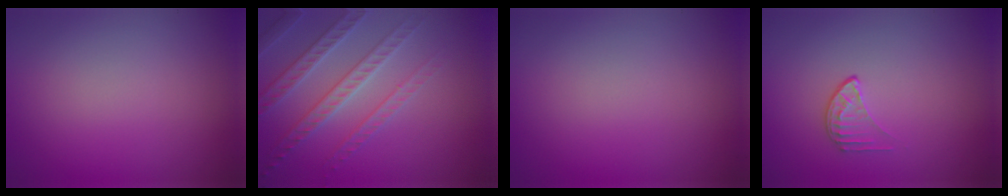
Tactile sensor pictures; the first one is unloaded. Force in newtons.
{"total": 3.9, "press": 3.7, "slide": 1.1}
{"total": 0.0}
{"total": 1.4, "press": 0.9, "slide": 1.1}